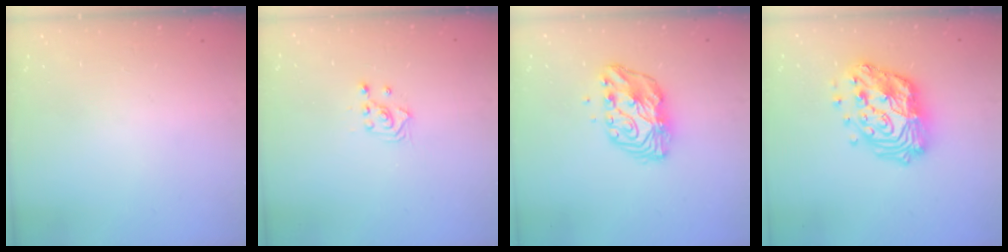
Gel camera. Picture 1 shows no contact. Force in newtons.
{"total": 2.7, "press": 2.7, "slide": 0.2}
{"total": 12.7, "press": 12.7, "slide": 1.0}
{"total": 18.3, "press": 18.2, "slide": 1.6}